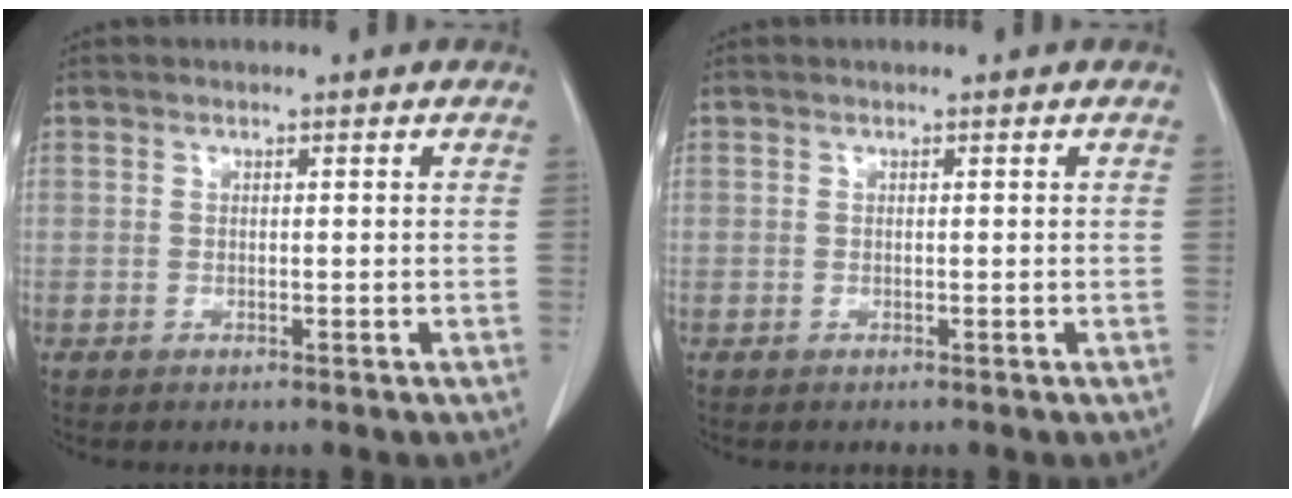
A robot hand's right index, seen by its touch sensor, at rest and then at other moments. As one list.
[{"total": 0.0}]